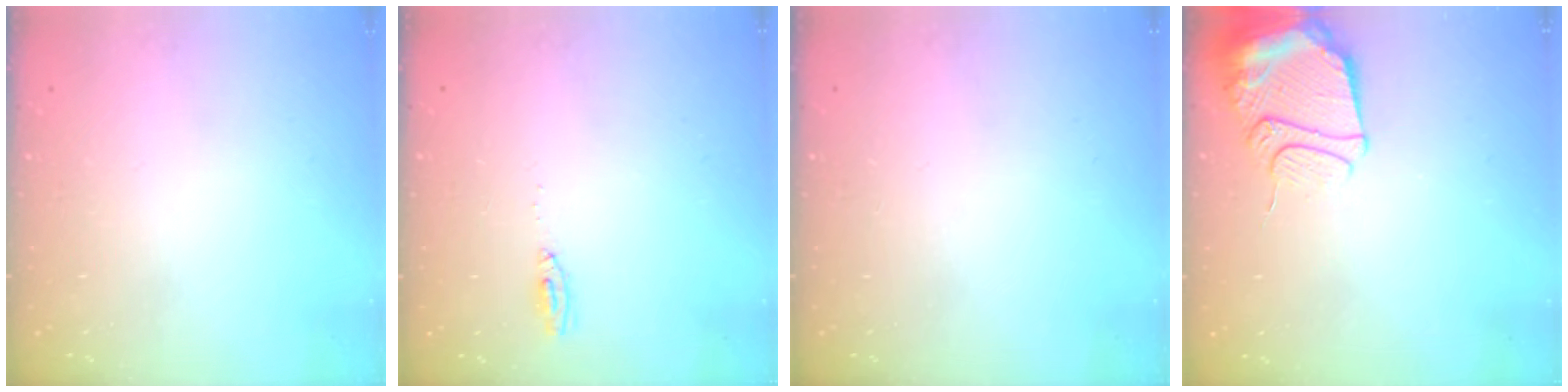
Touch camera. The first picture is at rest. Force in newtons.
{"total": 4.8, "press": 2.7, "slide": 4.0}
{"total": 0.0}
{"total": 13.3, "press": 13.2, "slide": 1.4}